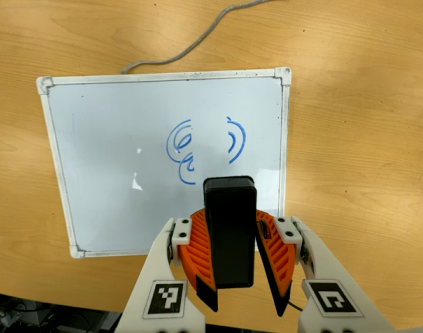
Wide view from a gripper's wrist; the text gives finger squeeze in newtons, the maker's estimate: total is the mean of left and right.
{"total": 9.5, "left": 9.9, "right": 9.2}